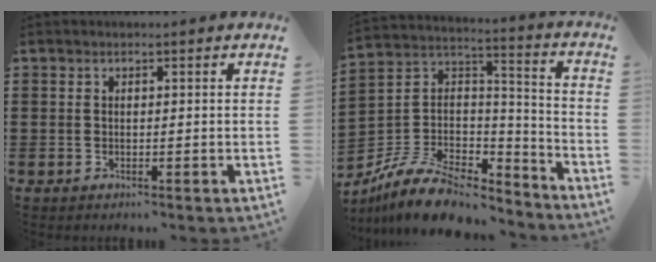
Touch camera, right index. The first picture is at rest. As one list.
[{"total": 10.8, "force": [-8.3, 4.8, 4.8], "torque": [-0.108, 0.026, -0.161]}]